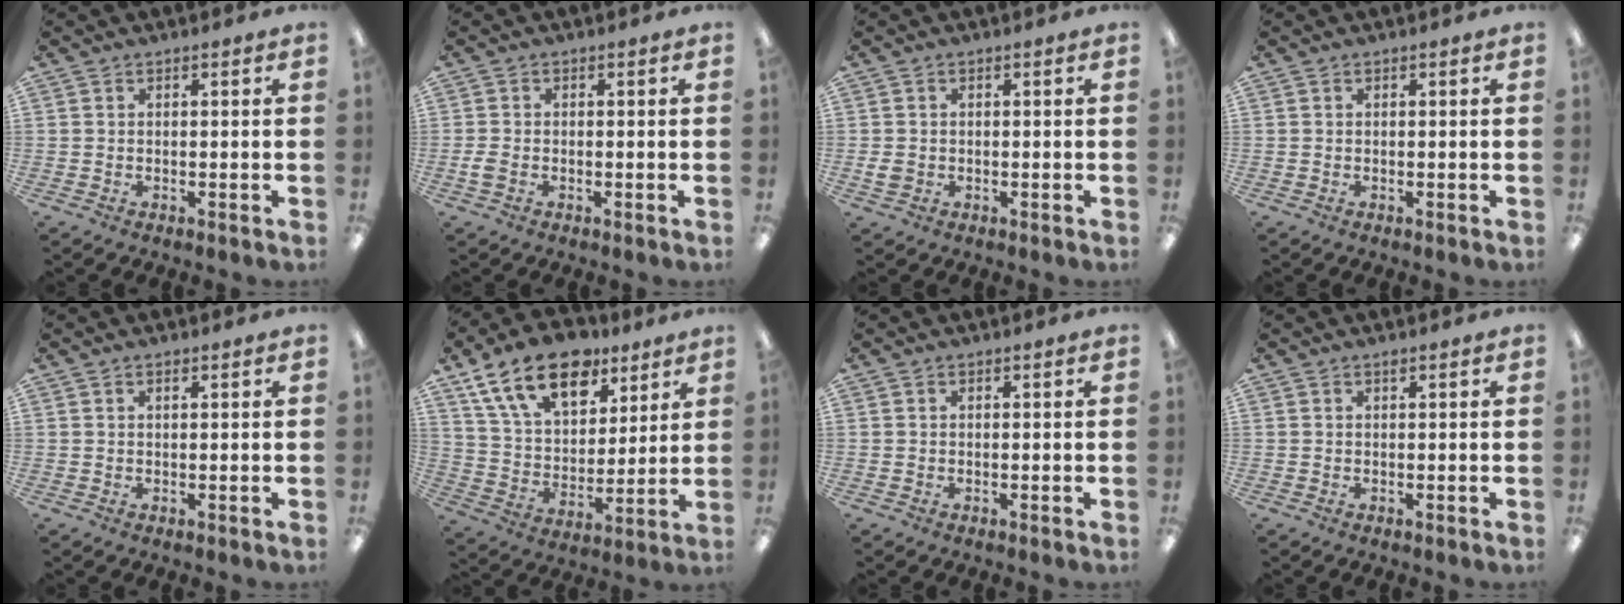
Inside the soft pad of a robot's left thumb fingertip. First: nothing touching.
{"total": 2.2, "force": [-0.7, 1.4, 1.6], "torque": [-0.034, 0.001, -0.013]}
{"total": 2.5, "force": [-0.3, 2.0, 1.4], "torque": [-0.030, 0.002, -0.007]}
{"total": 0.0}
{"total": 0.7, "force": [0.5, 0.3, 0.4], "torque": [-0.010, 0.002, 0.009]}
{"total": 18.8, "force": [11.7, 10.5, 10.3], "torque": [-0.172, -0.051, 0.211]}
{"total": 0.0}
{"total": 0.6, "force": [0.5, 0.1, 0.3], "torque": [-0.007, 0.002, 0.008]}